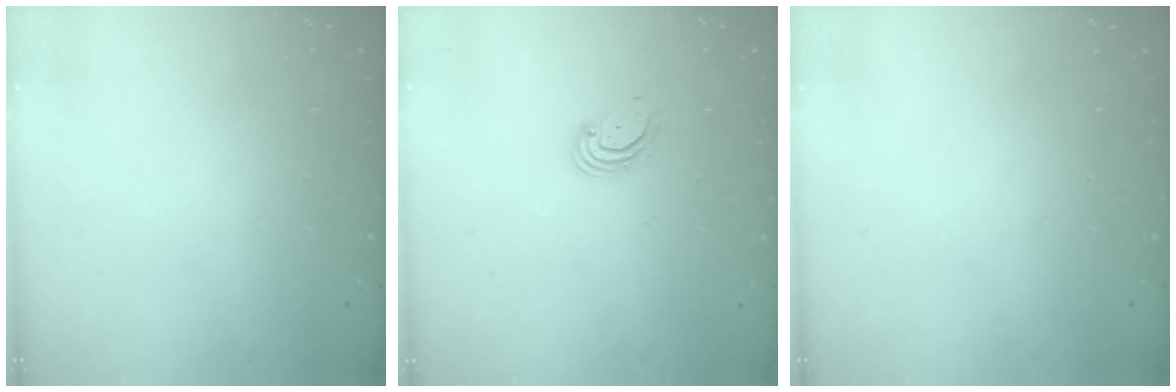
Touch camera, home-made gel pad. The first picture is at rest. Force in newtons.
{"total": 3.0, "press": 3.0, "slide": 0.3}
{"total": 0.0}